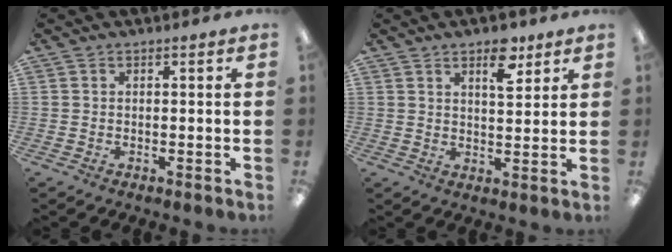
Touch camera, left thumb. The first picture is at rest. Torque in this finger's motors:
{"motor_torque": [0.08, 0.28, 0.09, -0.13, 0.08]}